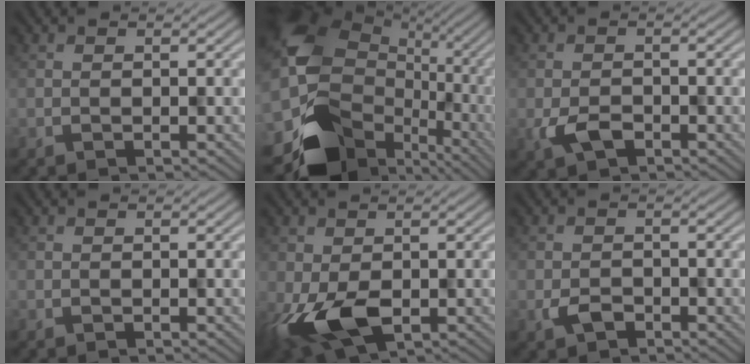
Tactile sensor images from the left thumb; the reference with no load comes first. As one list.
[{"total": 18.3, "force": [-4.4, 13.4, 11.6], "torque": [-0.250, -0.036, -0.049]}, {"total": 3.0, "force": [-1.5, 1.8, 1.9], "torque": [-0.042, -0.007, -0.030]}, {"total": 0.0}, {"total": 10.8, "force": [-3.8, 5.6, 8.4], "torque": [-0.174, -0.026, -0.057]}, {"total": 1.9, "force": [-1.1, 1.3, 0.9], "torque": [-0.018, -0.003, -0.020]}]